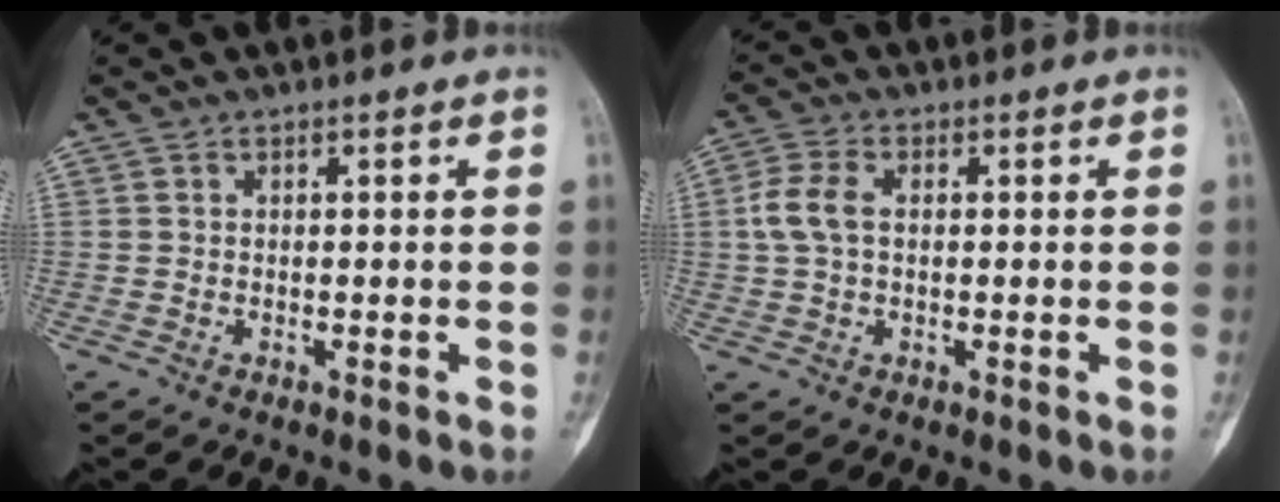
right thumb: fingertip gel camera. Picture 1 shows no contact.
{"total": 5.5, "force": [0.5, 3.4, 4.4], "torque": [-0.106, 0.013, 0.006]}